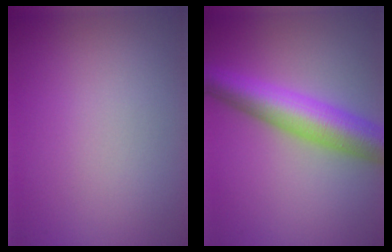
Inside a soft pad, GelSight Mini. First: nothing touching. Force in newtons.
{"total": 7.2, "press": 7.2, "slide": 0.2}